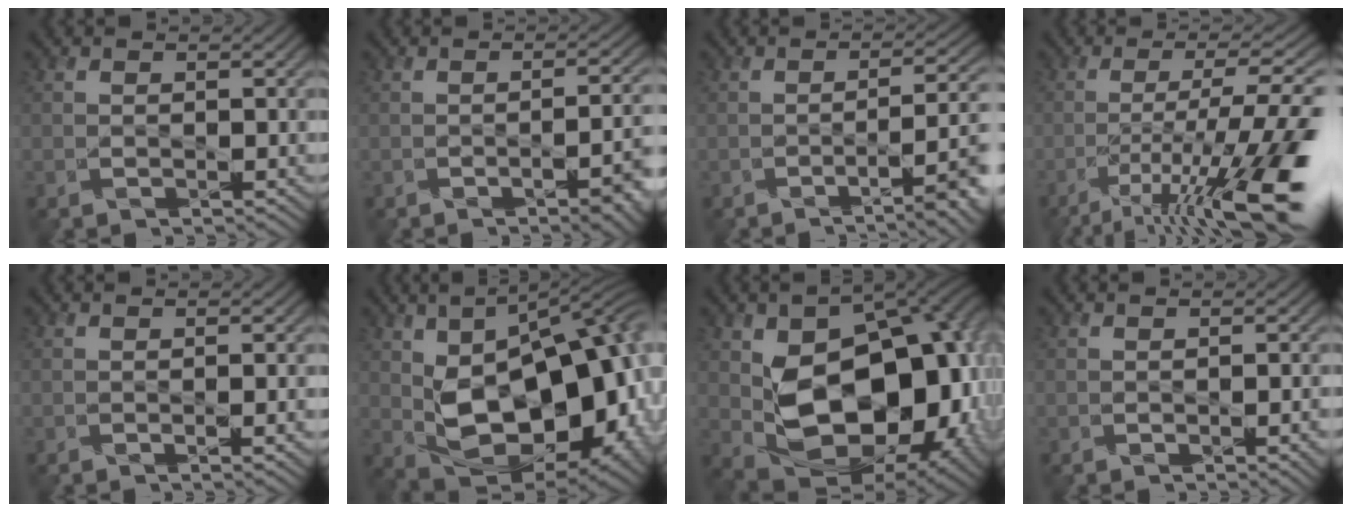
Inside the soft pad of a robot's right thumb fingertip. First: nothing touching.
{"total": 6.9, "force": [-2.5, 2.3, 6.0], "torque": [-0.067, -0.008, -0.029]}
{"total": 7.6, "force": [-2.8, 2.1, 6.8], "torque": [-0.095, -0.003, -0.041]}
{"total": 16.6, "force": [-8.1, 4.0, 14.0], "torque": [-0.217, -0.001, -0.130]}
{"total": 1.9, "force": [-0.3, 0.3, 1.8], "torque": [-0.029, -0.001, -0.005]}
{"total": 21.8, "force": [-2.1, 12.9, 17.5], "torque": [-0.244, -0.025, -0.004]}
{"total": 19.8, "force": [-0.5, 12.8, 15.2], "torque": [-0.212, -0.047, 0.023]}
{"total": 2.2, "force": [-0.6, 0.7, 2.0], "torque": [-0.029, -0.006, -0.005]}